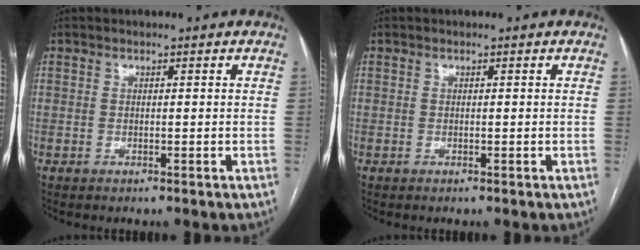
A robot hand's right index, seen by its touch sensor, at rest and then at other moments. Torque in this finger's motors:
{"motor_torque": [0.00, 0.00, 0.00, 0.01]}